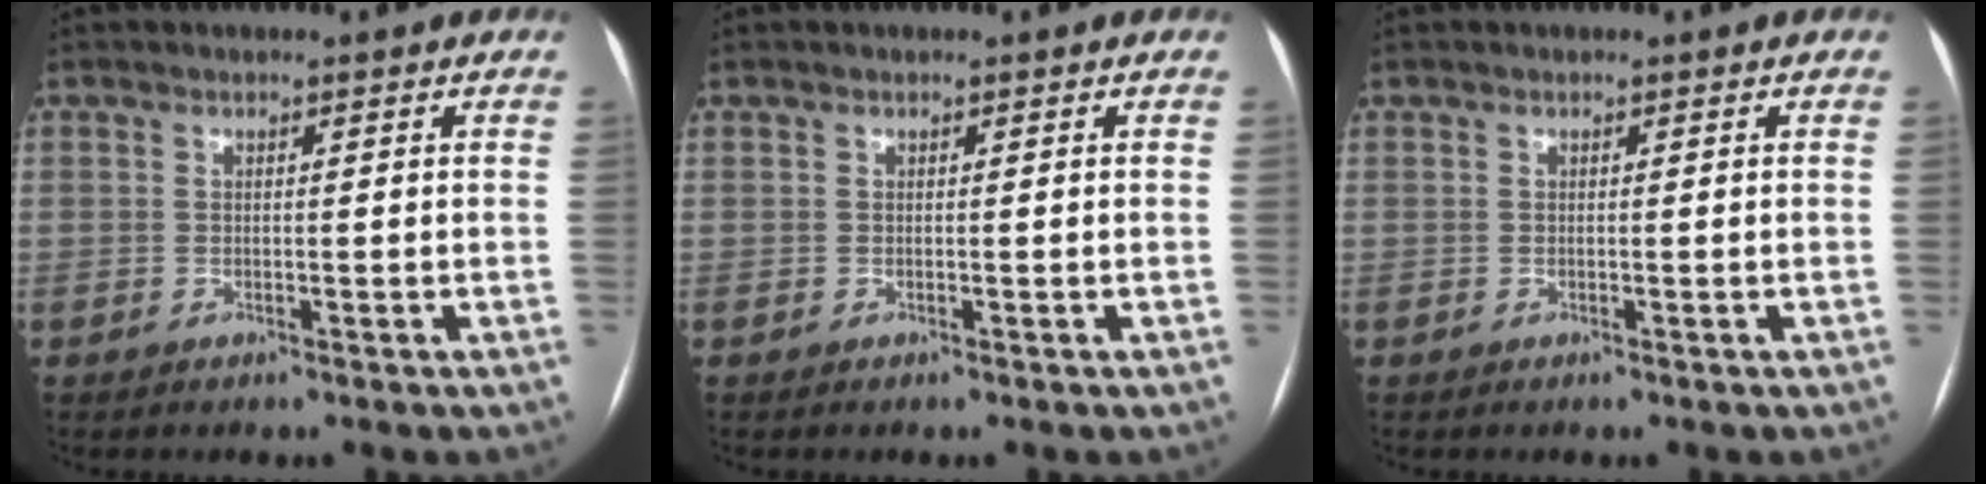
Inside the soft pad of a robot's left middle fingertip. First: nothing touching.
{"total": 0.0}
{"total": 0.0}